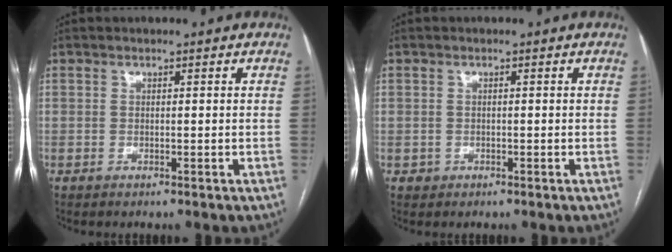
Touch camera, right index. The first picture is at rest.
{"total": 1.1, "force": [-0.3, 1.0, 0.0], "torque": [0.003, 0.005, -0.005]}